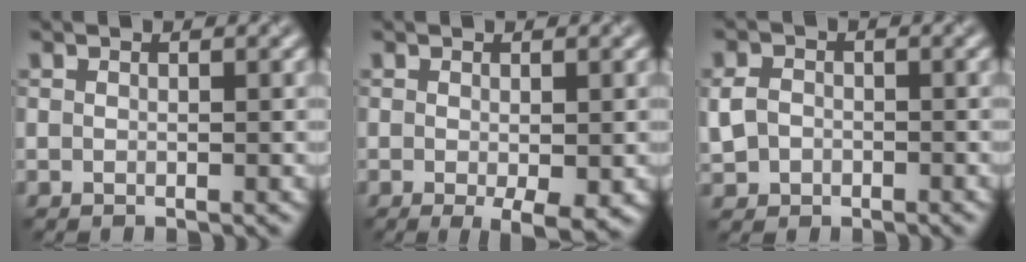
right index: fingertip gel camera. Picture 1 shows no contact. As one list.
[{"total": 2.8, "force": [-0.8, 0.6, 2.6], "torque": [-0.040, -0.010, -0.008]}, {"total": 2.5, "force": [-0.5, 2.1, 1.1], "torque": [-0.022, -0.002, -0.012]}]